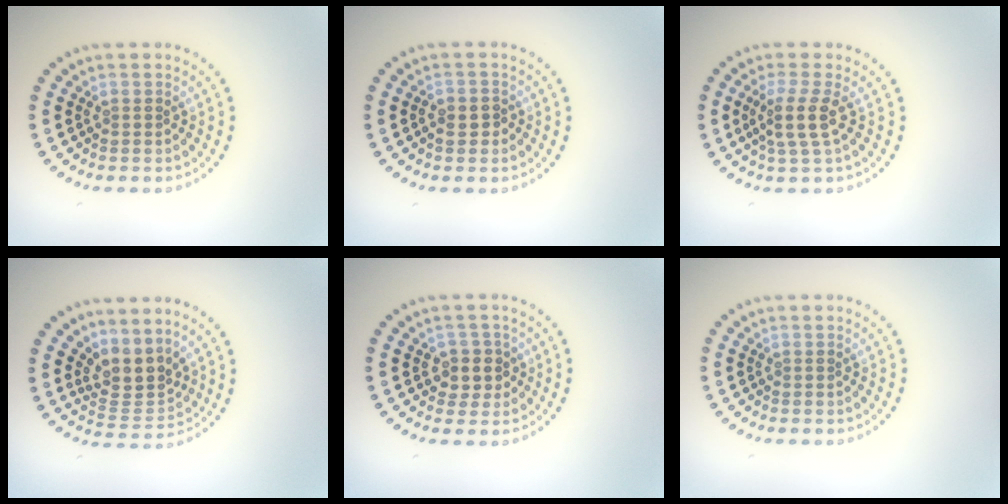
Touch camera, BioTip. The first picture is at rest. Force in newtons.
{"total": 1.3, "press": 1.2, "slide": 0.4}
{"total": 2.8, "press": 2.3, "slide": 1.6}
{"total": 3.5, "press": 2.6, "slide": 2.3}
{"total": 2.3, "press": 2.1, "slide": 1.0}
{"total": 0.0}